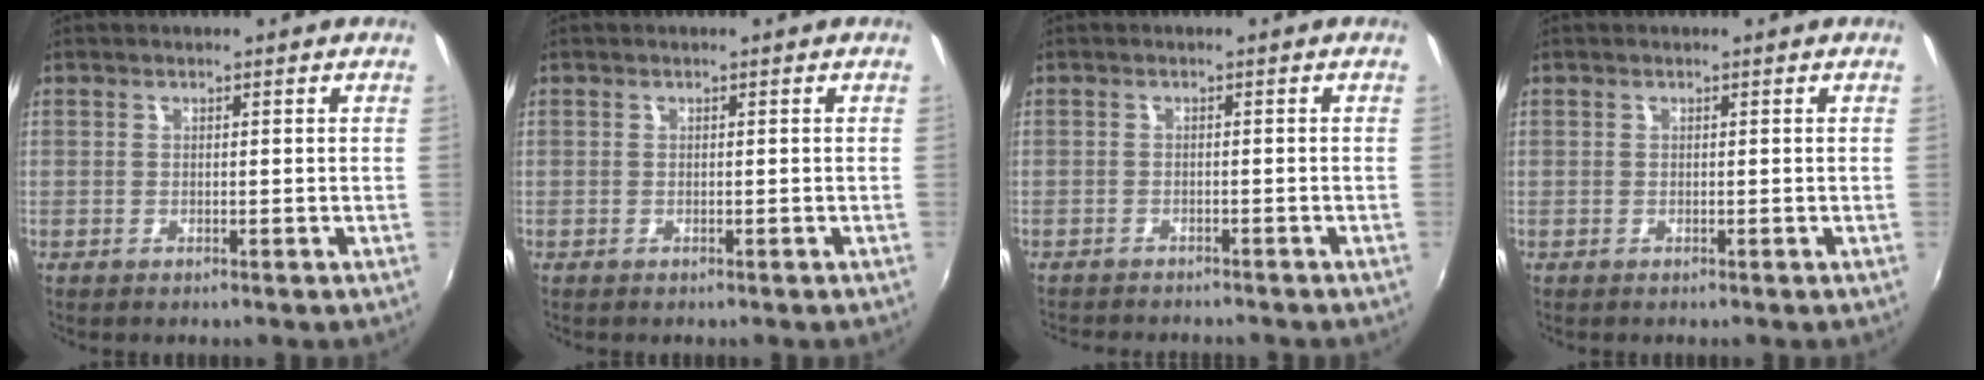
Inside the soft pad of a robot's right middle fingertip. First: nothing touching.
{"total": 0.0}
{"total": 5.3, "force": [-4.9, 0.9, 1.6], "torque": [-0.046, -0.013, -0.073]}
{"total": 0.0}